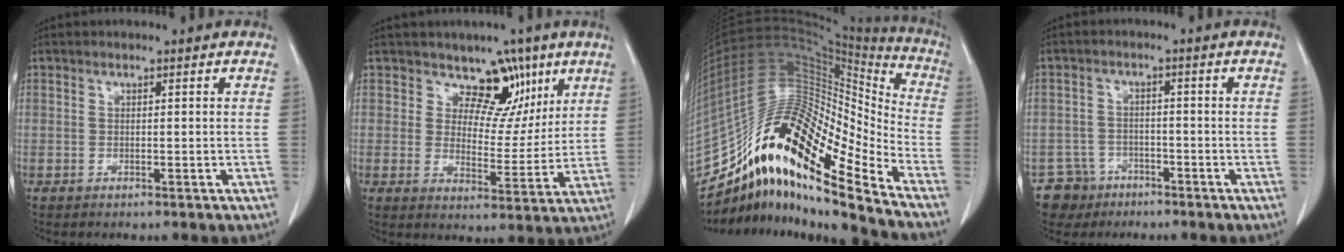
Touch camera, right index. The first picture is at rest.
{"total": 7.3, "force": [4.8, 4.8, 2.7], "torque": [-0.017, -0.004, 0.074]}
{"total": 21.5, "force": [-15.3, 2.8, 14.8], "torque": [-0.276, 0.050, -0.277]}
{"total": 5.1, "force": [-3.3, 3.9, -0.4], "torque": [0.013, 0.009, -0.056]}